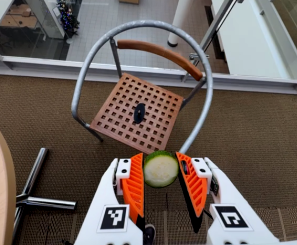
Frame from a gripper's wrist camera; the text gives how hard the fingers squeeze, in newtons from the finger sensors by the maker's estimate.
{"total": 9.1, "left": 9.4, "right": 8.8}